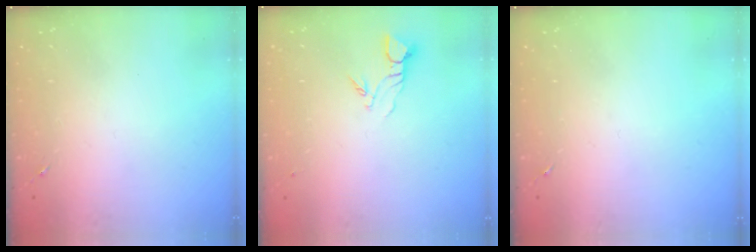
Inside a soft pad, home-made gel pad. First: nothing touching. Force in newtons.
{"total": 4.3, "press": 4.3, "slide": 0.3}
{"total": 0.0}